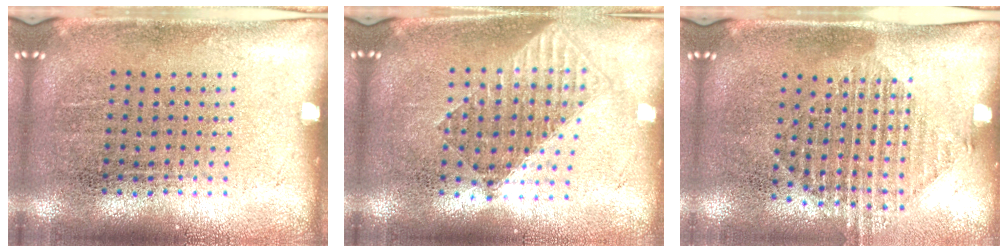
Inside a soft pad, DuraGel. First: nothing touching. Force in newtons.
{"total": 1.5, "press": 1.3, "slide": 0.8}
{"total": 1.6, "press": 1.3, "slide": 0.9}